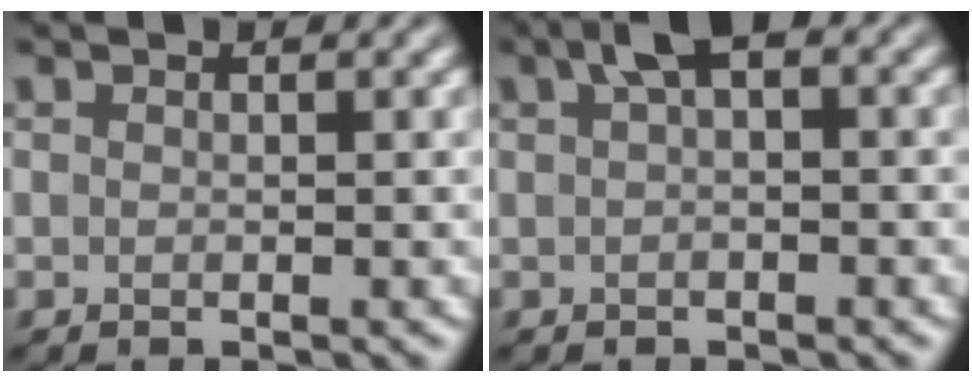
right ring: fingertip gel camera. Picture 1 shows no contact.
{"total": 2.2, "force": [0.7, 0.9, 1.9], "torque": [-0.029, 0.016, 0.005]}